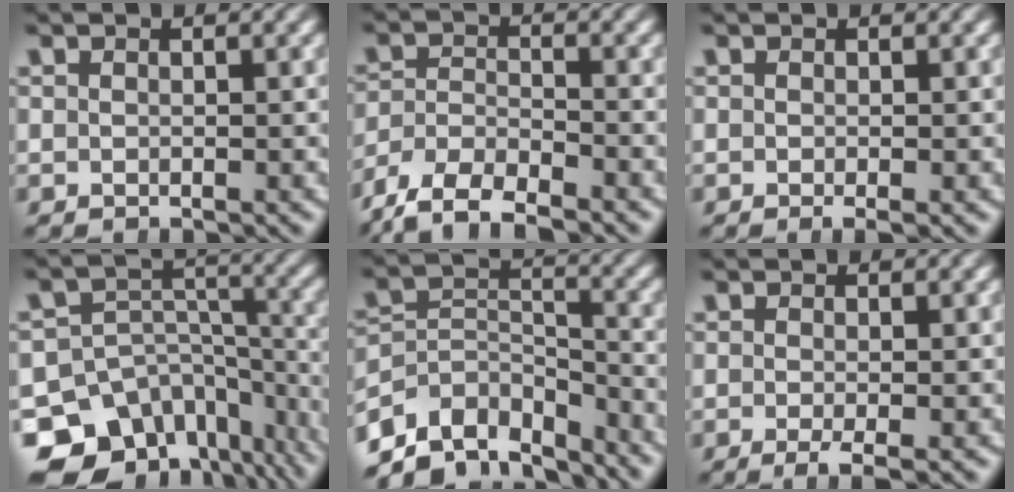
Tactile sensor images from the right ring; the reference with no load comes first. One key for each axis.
{"total": 7.4, "fx": -5.0, "fy": 4.6, "fz": 3.2, "tx": -0.069, "ty": -0.027, "tz": -0.079}
{"total": 1.2, "fx": -0.7, "fy": 0.1, "fz": 0.9, "tx": -0.008, "ty": -0.002, "tz": -0.011}
{"total": 14.4, "fx": -7.4, "fy": 10.4, "fz": 6.8, "tx": -0.123, "ty": -0.053, "tz": -0.106}
{"total": 11.8, "fx": -6.8, "fy": 7.7, "fz": 5.7, "tx": -0.118, "ty": -0.073, "tz": -0.089}
{"total": 3.0, "fx": -2.0, "fy": 0.9, "fz": 2.1, "tx": -0.038, "ty": -0.019, "tz": -0.024}